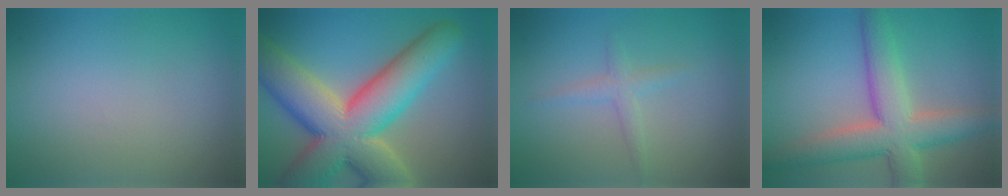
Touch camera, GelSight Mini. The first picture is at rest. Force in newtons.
{"total": 14.4, "press": 14.3, "slide": 1.3}
{"total": 1.6, "press": 1.6, "slide": 0.1}
{"total": 7.5, "press": 7.5, "slide": 0.4}